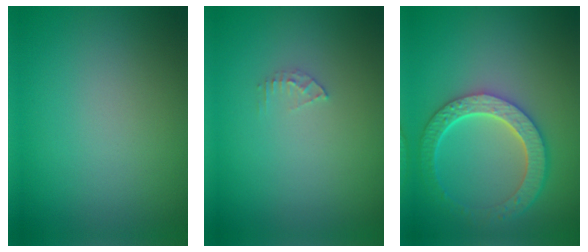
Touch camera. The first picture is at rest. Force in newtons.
{"total": 0.9, "press": 0.9, "slide": 0.1}
{"total": 5.8, "press": 4.5, "slide": 3.7}